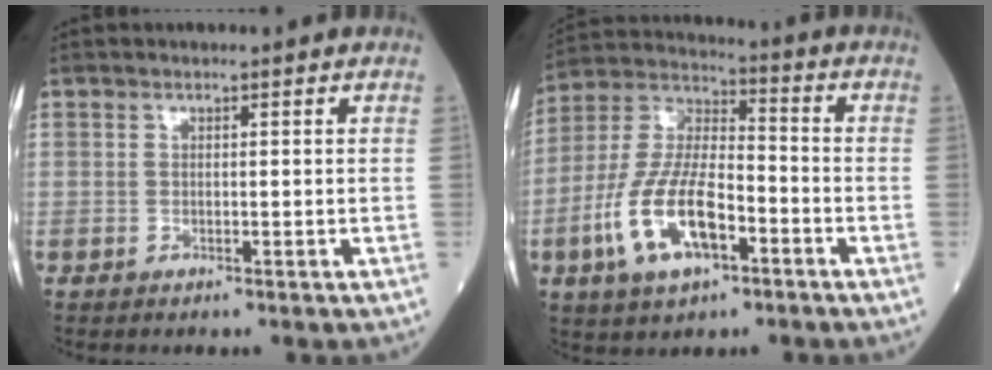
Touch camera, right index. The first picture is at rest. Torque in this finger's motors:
{"motor_torque": [1.28, 0.02, 0.79, 0.21]}